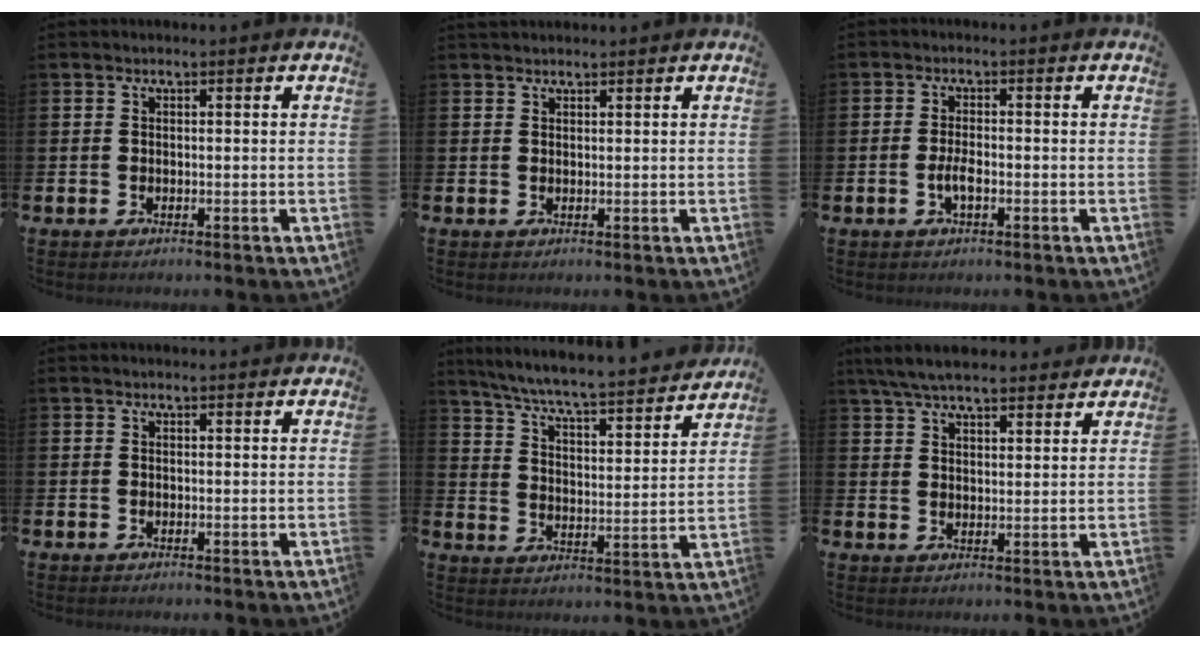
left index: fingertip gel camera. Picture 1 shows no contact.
{"total": 1.2, "force": [1.1, 0.3, 0.1], "torque": [0.006, 0.001, 0.020]}
{"total": 2.4, "force": [-0.8, 0.8, 2.1], "torque": [-0.033, 0.001, -0.016]}
{"total": 0.6, "force": [0.5, 0.0, 0.2], "torque": [0.008, -0.003, 0.007]}
{"total": 6.9, "force": [6.5, 0.1, 2.4], "torque": [-0.080, -0.056, 0.108]}
{"total": 6.3, "force": [5.9, 1.2, 2.0], "torque": [-0.052, -0.019, 0.107]}